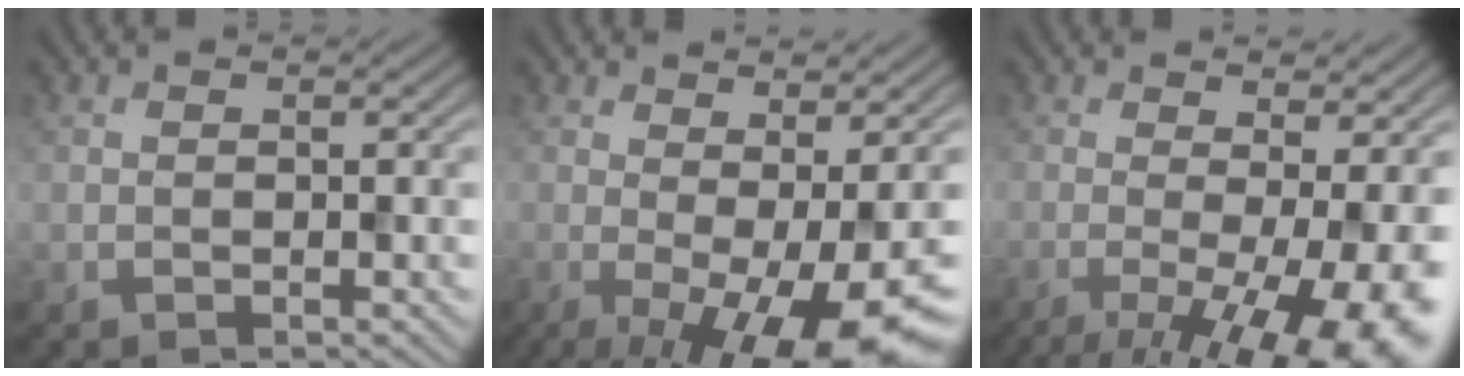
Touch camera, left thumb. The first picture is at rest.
{"total": 11.9, "force": [-3.3, 3.3, 11.0], "torque": [-0.145, -0.002, -0.044]}
{"total": 13.2, "force": [-4.0, 4.0, 11.9], "torque": [-0.162, -0.016, -0.047]}